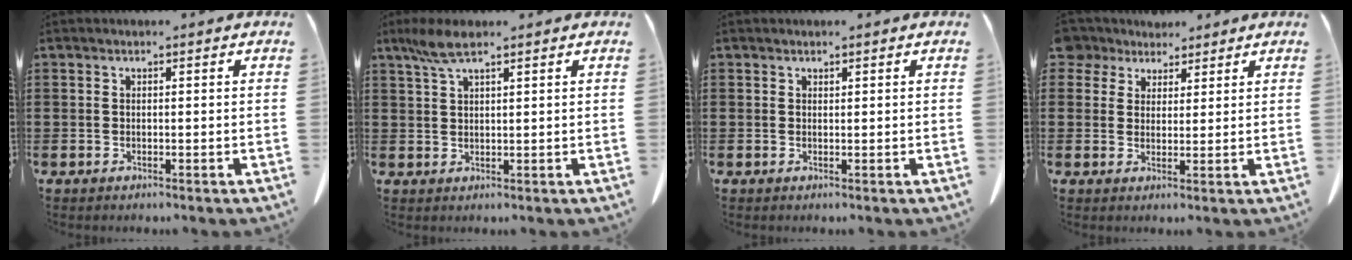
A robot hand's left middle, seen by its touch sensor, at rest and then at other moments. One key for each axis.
{"total": 4.6, "fx": 2.8, "fy": 1.1, "fz": 3.5, "tx": -0.083, "ty": 0.001, "tz": 0.049}
{"total": 0.5, "fx": 0.5, "fy": 0.2, "fz": 0.0, "tx": -0.002, "ty": 0.000, "tz": 0.010}
{"total": 4.3, "fx": 3.4, "fy": 2.5, "fz": 0.6, "tx": -0.023, "ty": 0.001, "tz": 0.063}